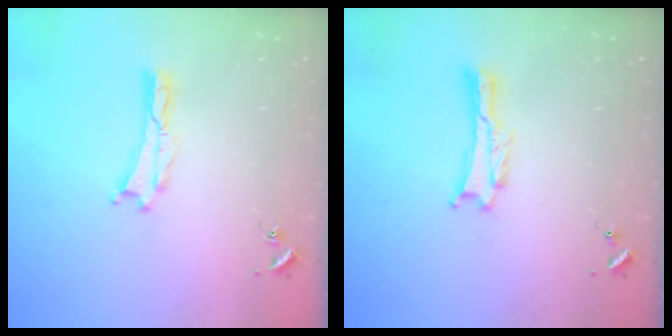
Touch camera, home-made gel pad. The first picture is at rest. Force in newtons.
{"total": 0.0}